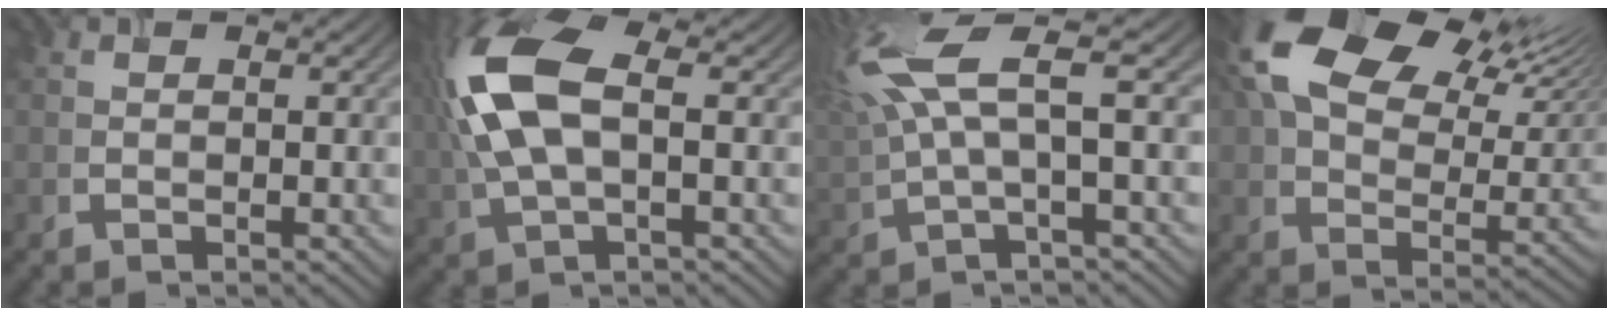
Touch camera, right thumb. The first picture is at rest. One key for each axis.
{"total": 11.4, "fx": 1.3, "fy": 5.6, "fz": 9.8, "tx": -0.254, "ty": 0.010, "tz": 0.026}
{"total": 10.5, "fx": 3.9, "fy": 2.9, "fz": 9.4, "tx": -0.205, "ty": 0.015, "tz": 0.077}
{"total": 19.7, "fx": 10.2, "fy": 11.0, "fz": 12.8, "tx": -0.270, "ty": 0.038, "tz": 0.178}